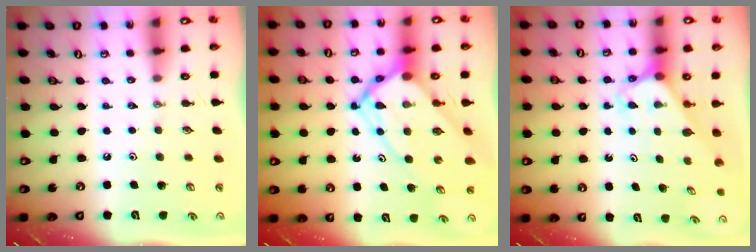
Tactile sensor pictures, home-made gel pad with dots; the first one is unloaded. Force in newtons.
{"total": 12.8, "press": 12.8, "slide": 1.2}
{"total": 2.6, "press": 2.6, "slide": 0.2}